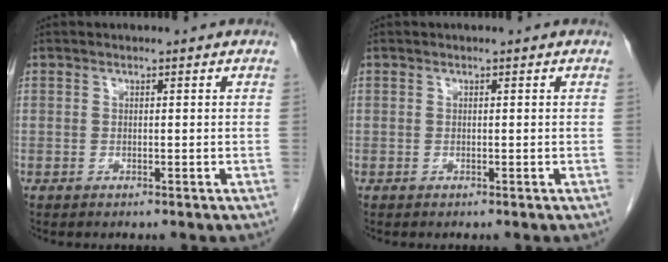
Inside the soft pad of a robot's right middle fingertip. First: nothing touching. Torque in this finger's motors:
{"motor_torque": [-0.01, -0.05, -0.02, 0.00]}